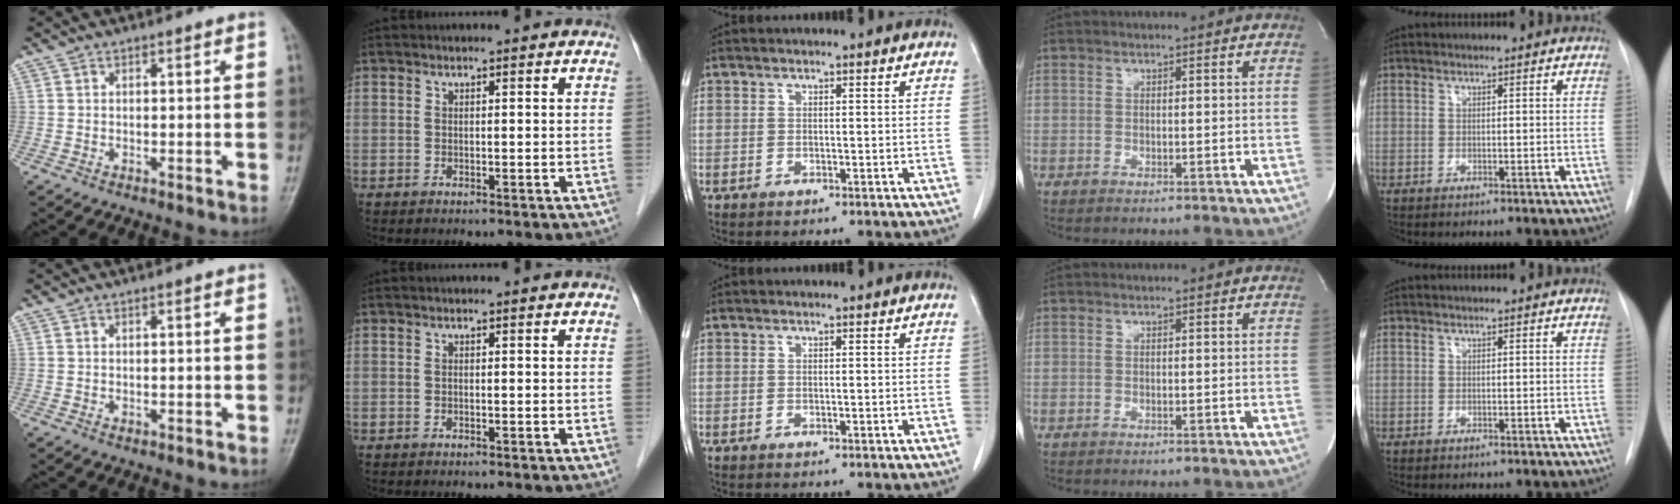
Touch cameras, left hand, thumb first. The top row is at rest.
{"thumb": {"total": 0.8, "force": [0.1, 0.4, 0.6], "torque": [-0.006, 0.000, 0.005]}}